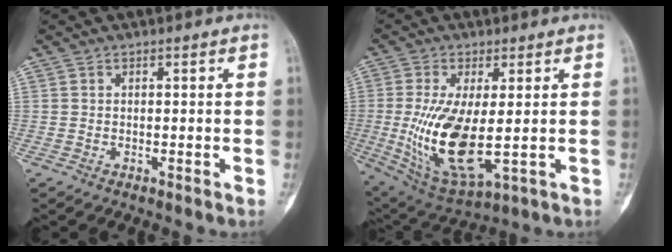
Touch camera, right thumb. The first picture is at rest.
{"total": 15.2, "force": [-1.1, 6.1, 13.9], "torque": [-0.278, -0.024, 0.003]}